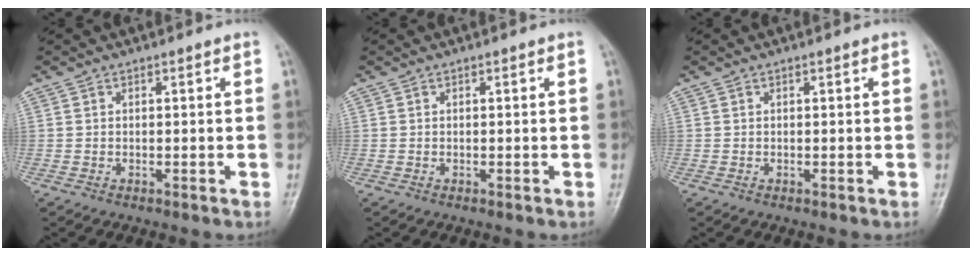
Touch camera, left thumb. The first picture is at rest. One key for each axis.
{"total": 0.0}
{"total": 0.0}